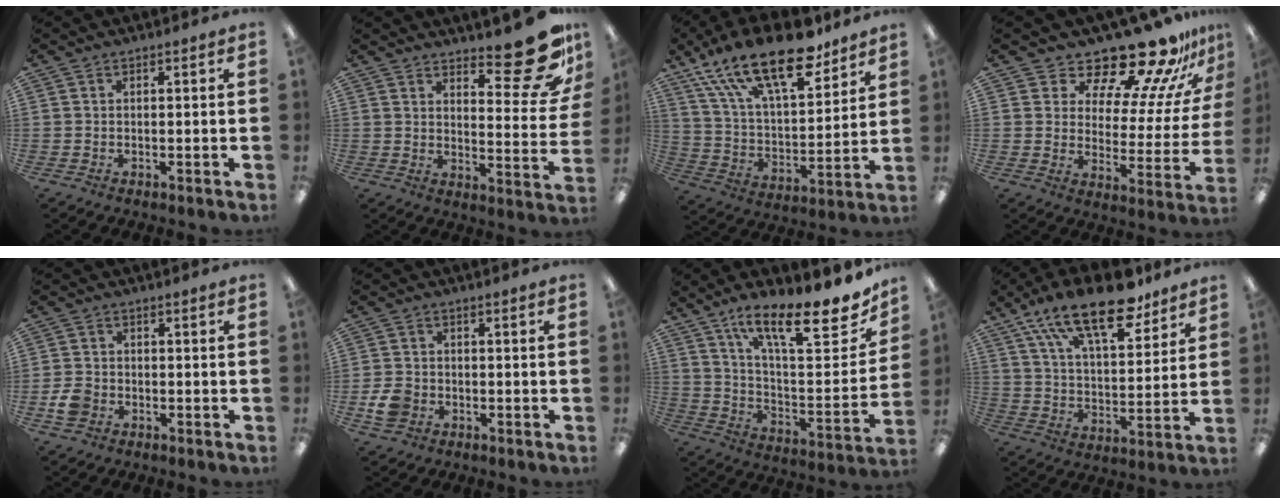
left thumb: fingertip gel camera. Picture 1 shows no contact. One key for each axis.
{"total": 17.0, "fx": 12.0, "fy": 5.5, "fz": 10.6, "tx": -0.122, "ty": -0.093, "tz": 0.196}
{"total": 23.3, "fx": 16.0, "fy": 9.1, "fz": 14.4, "tx": -0.249, "ty": -0.087, "tz": 0.279}
{"total": 19.2, "fx": 17.2, "fy": 4.8, "fz": 7.0, "tx": -0.106, "ty": -0.146, "tz": 0.288}
{"total": 4.4, "fx": -1.6, "fy": 3.5, "fz": 2.1, "tx": -0.039, "ty": 0.003, "tz": -0.033}
{"total": 5.3, "fx": -1.9, "fy": 4.3, "fz": 2.5, "tx": -0.050, "ty": 0.004, "tz": -0.036}
{"total": 19.3, "fx": 13.6, "fy": 5.1, "fz": 12.7, "tx": -0.189, "ty": -0.102, "tz": 0.222}
{"total": 20.2, "fx": 14.1, "fy": 8.0, "fz": 12.1, "tx": -0.199, "ty": -0.070, "tz": 0.239}